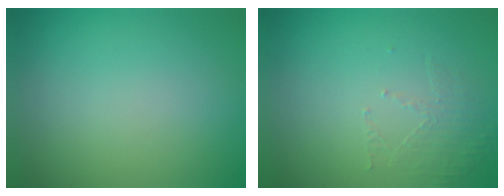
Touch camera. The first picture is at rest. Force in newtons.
{"total": 1.5, "press": 0.5, "slide": 1.4}